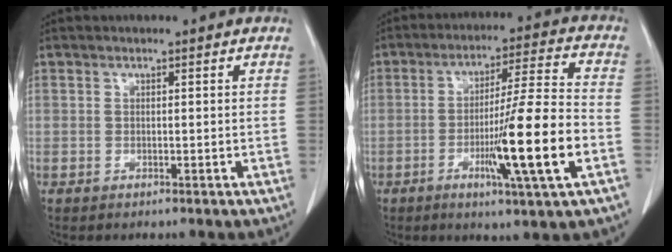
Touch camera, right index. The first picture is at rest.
{"total": 14.2, "force": [-4.3, -0.8, 13.6], "torque": [-0.227, -0.013, -0.075]}